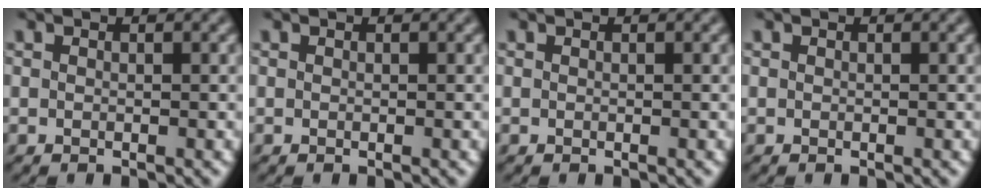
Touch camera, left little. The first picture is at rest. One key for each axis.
{"total": 0.0}
{"total": 0.0}
{"total": 0.0}